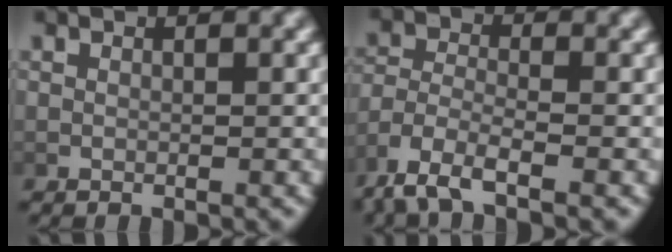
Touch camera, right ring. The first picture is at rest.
{"total": 4.1, "force": [-2.2, 2.1, 2.7], "torque": [-0.085, -0.027, -0.027]}